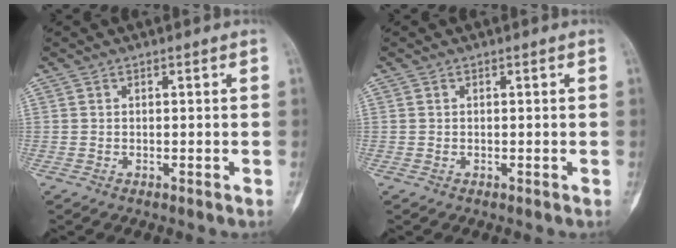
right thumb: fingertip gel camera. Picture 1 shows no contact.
{"total": 0.0}